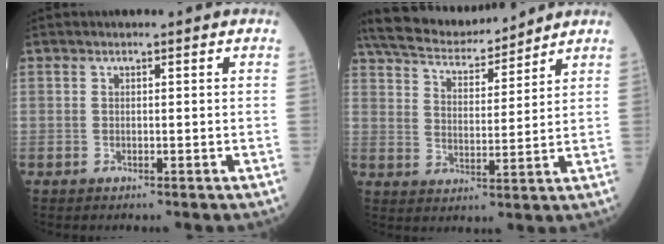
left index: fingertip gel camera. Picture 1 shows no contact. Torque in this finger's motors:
{"motor_torque": [0.89, -1.25, 0.07, 0.08]}